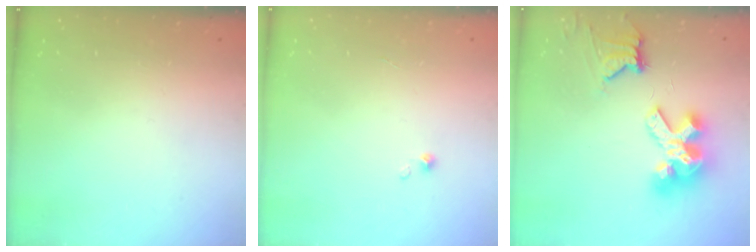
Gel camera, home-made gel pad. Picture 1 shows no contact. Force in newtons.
{"total": 0.0}
{"total": 11.8, "press": 11.7, "slide": 1.4}